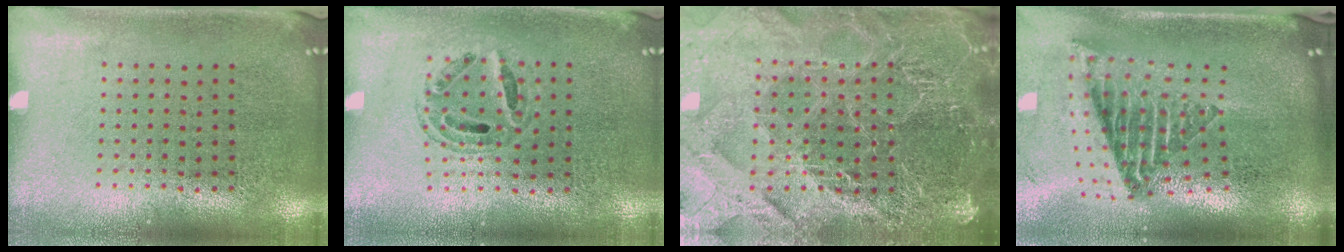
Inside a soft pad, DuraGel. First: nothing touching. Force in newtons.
{"total": 0.7, "press": 0.7, "slide": 0.1}
{"total": 5.8, "press": 5.0, "slide": 2.8}
{"total": 2.7, "press": 1.7, "slide": 2.1}